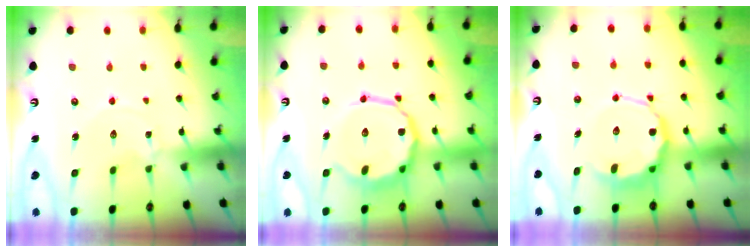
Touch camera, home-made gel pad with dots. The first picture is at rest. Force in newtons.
{"total": 14.2, "press": 14.0, "slide": 2.4}
{"total": 10.1, "press": 9.5, "slide": 3.3}